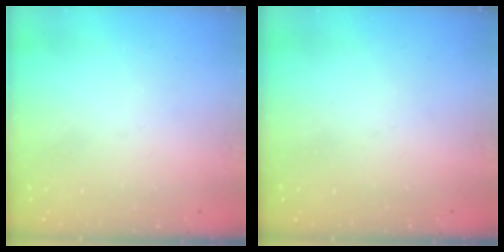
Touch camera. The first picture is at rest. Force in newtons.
{"total": 0.0}